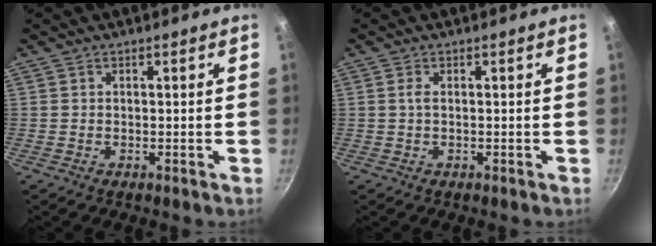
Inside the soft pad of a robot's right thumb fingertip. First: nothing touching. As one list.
[{"total": 0.9, "force": [0.2, 0.3, 0.9], "torque": [-0.019, 0.001, 0.004]}]